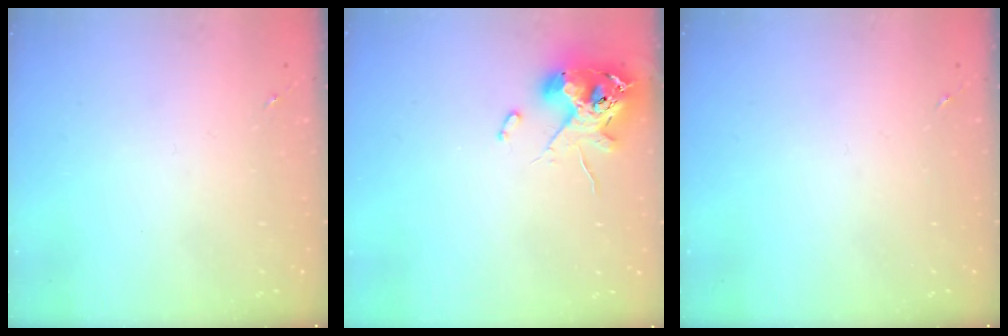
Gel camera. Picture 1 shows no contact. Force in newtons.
{"total": 12.0, "press": 11.9, "slide": 1.9}
{"total": 0.0}